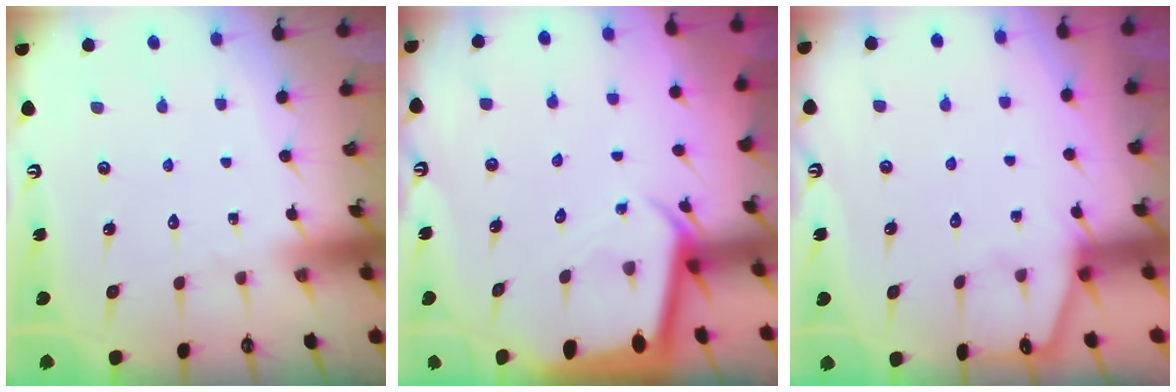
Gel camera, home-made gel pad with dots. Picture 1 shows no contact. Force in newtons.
{"total": 2.3, "press": 2.3, "slide": 0.2}
{"total": 1.8, "press": 1.8, "slide": 0.3}